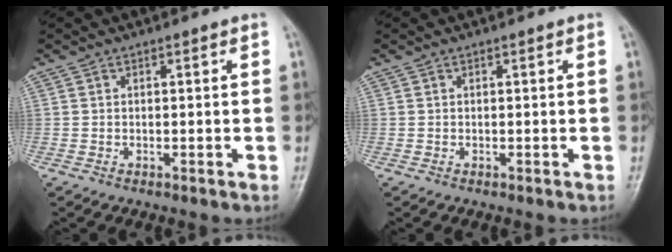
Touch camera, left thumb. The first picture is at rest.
{"total": 0.0}